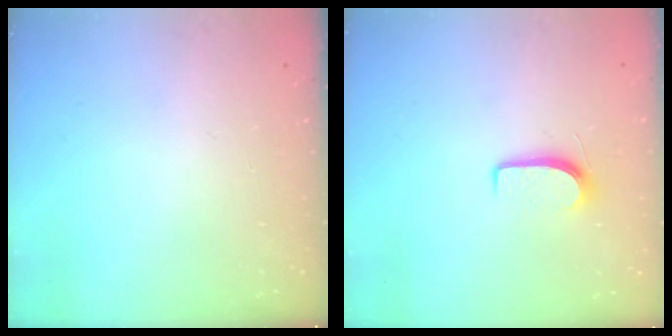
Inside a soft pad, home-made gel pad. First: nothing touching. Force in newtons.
{"total": 6.1, "press": 6.1, "slide": 0.6}